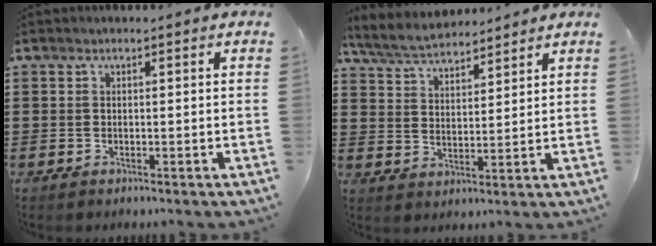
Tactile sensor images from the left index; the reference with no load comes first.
{"total": 5.8, "force": [5.4, 1.1, 1.9], "torque": [-0.057, -0.012, 0.098]}